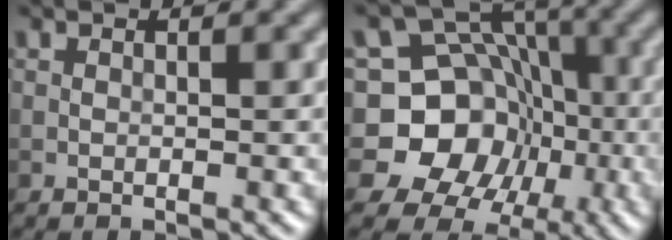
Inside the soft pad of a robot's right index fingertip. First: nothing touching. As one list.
[{"total": 12.5, "force": [-2.7, 11.6, 3.9], "torque": [-0.078, 0.009, -0.067]}]